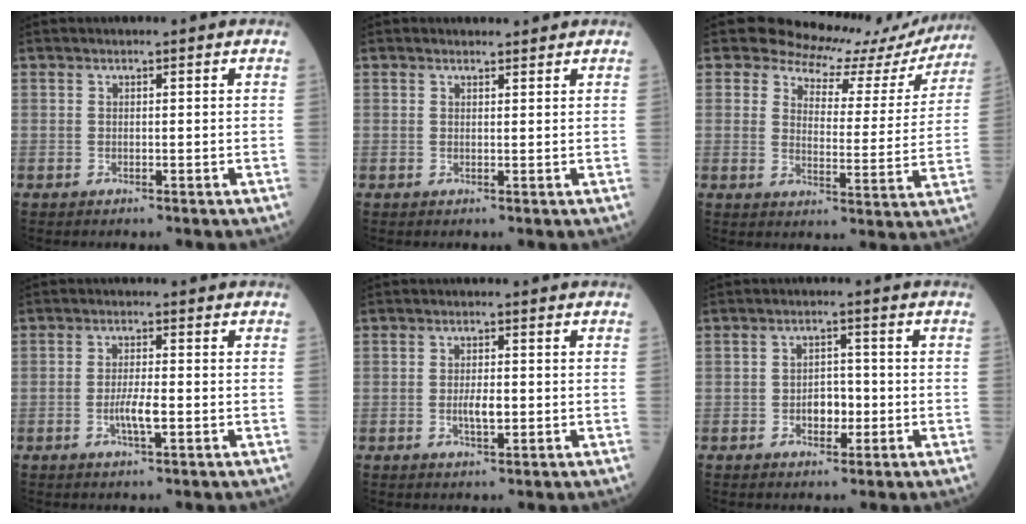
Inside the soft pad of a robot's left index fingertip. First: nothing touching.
{"total": 1.5, "force": [1.5, 0.3, 0.0], "torque": [-0.010, 0.002, 0.023]}
{"total": 14.7, "force": [13.7, 5.1, 2.0], "torque": [-0.006, -0.044, 0.143]}
{"total": 3.3, "force": [-0.9, 0.4, 3.1], "torque": [-0.065, -0.003, -0.017]}
{"total": 2.7, "force": [-0.3, 0.9, 2.6], "torque": [-0.052, -0.001, -0.004]}
{"total": 3.4, "force": [-0.9, 2.1, 2.6], "torque": [-0.039, 0.006, -0.012]}